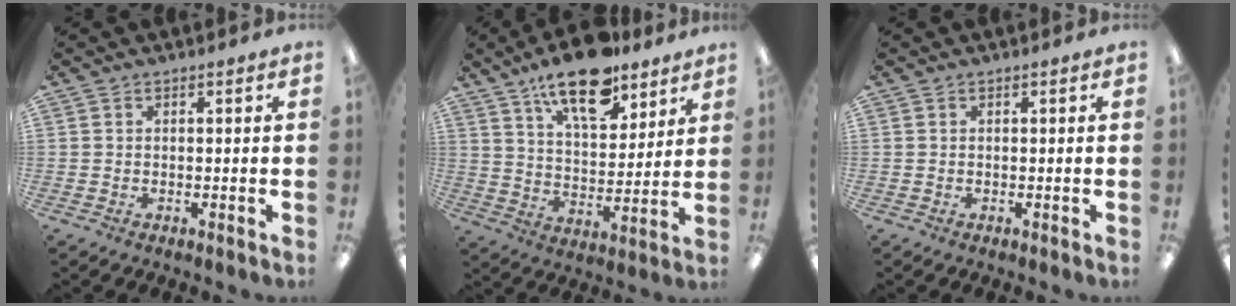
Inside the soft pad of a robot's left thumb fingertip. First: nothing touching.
{"total": 16.8, "force": [12.2, 6.9, 9.1], "torque": [-0.146, -0.063, 0.211]}
{"total": 0.0}